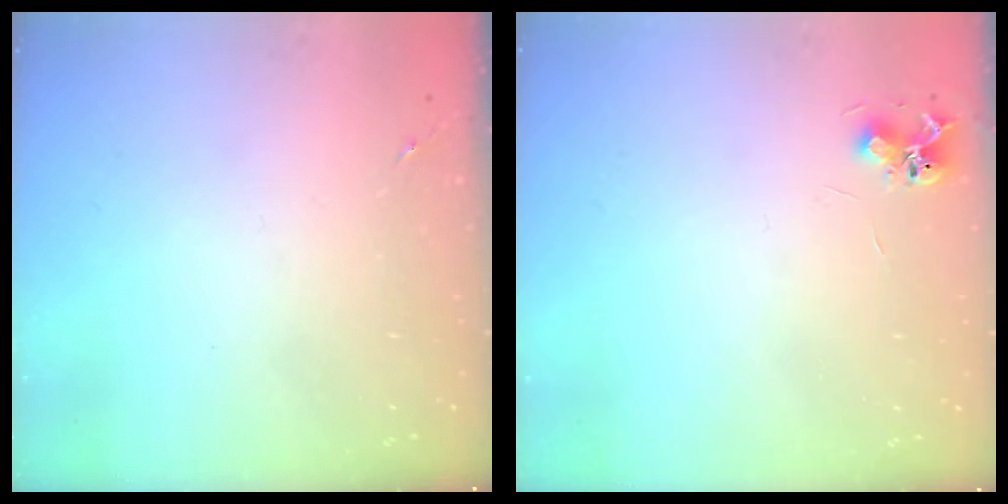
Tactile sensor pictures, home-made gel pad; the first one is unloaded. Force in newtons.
{"total": 6.5, "press": 6.5, "slide": 0.8}